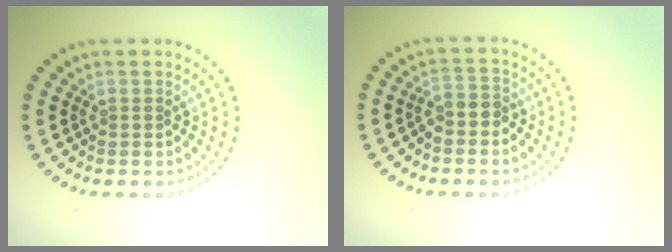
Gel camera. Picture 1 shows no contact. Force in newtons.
{"total": 1.8, "press": 1.6, "slide": 0.9}